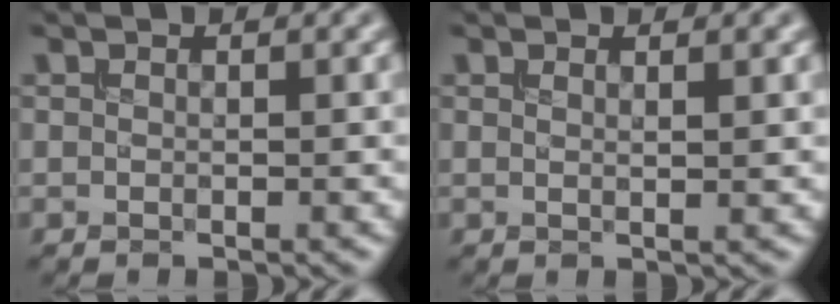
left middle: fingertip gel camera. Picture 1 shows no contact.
{"total": 1.5, "force": [0.7, 0.5, 1.3], "torque": [-0.013, 0.002, 0.003]}